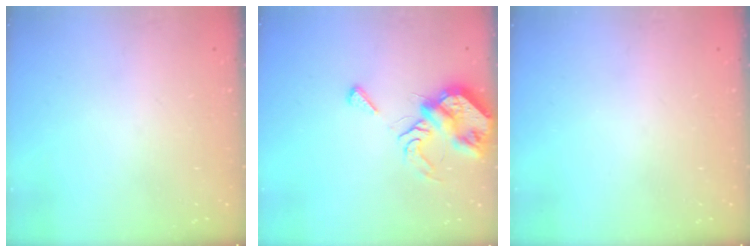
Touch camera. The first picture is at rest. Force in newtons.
{"total": 10.4, "press": 10.3, "slide": 1.3}
{"total": 0.0}